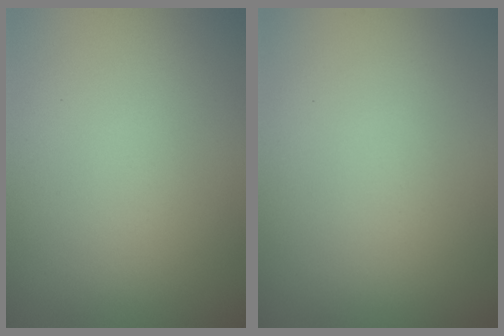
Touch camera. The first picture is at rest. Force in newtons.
{"total": 0.0}